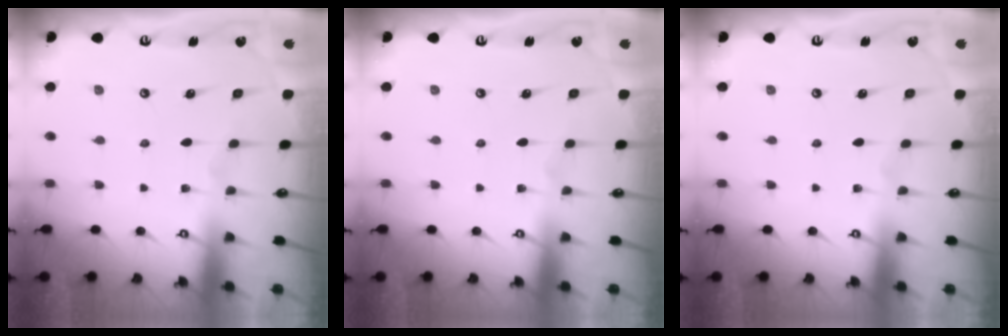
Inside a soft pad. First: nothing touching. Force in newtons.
{"total": 0.0}
{"total": 0.0}